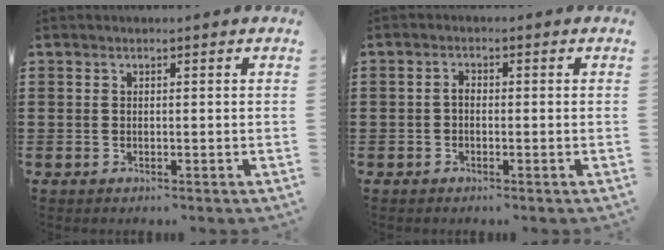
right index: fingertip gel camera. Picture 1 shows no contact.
{"total": 1.3, "force": [-0.5, 0.7, 1.0], "torque": [-0.021, 0.002, -0.010]}